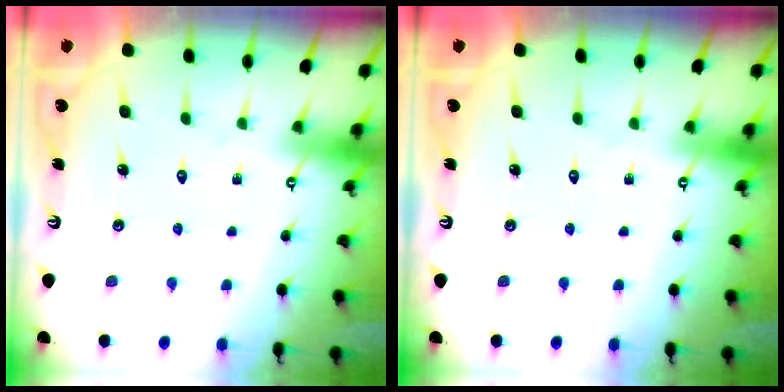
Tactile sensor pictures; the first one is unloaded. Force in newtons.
{"total": 0.0}